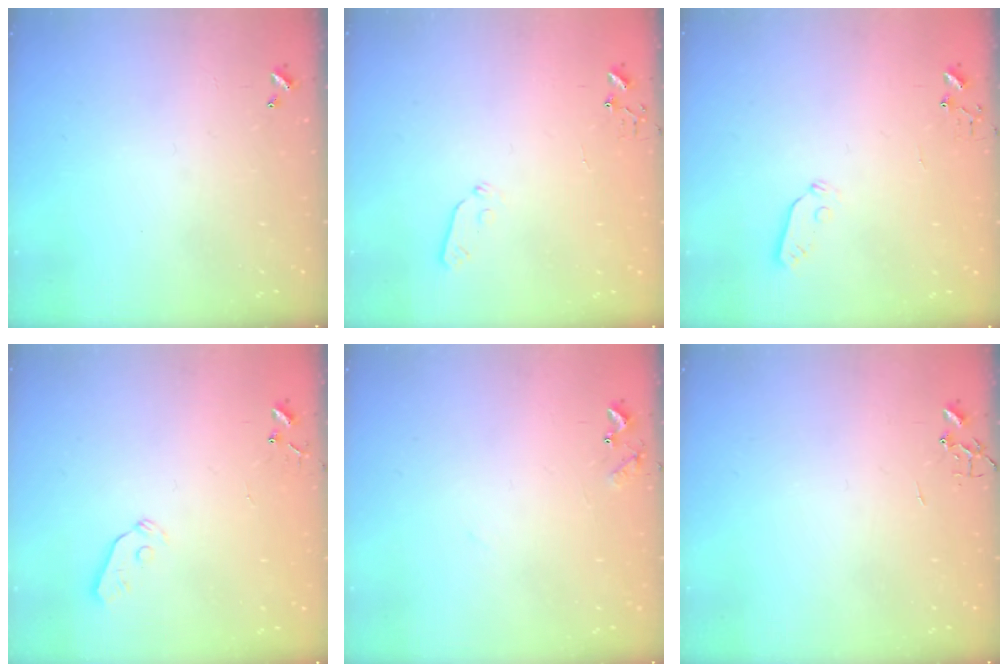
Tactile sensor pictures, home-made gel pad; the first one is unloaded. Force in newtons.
{"total": 4.8, "press": 4.7, "slide": 0.7}
{"total": 3.6, "press": 3.6, "slide": 0.6}
{"total": 3.6, "press": 3.5, "slide": 0.7}
{"total": 7.8, "press": 7.8, "slide": 0.5}
{"total": 0.0}